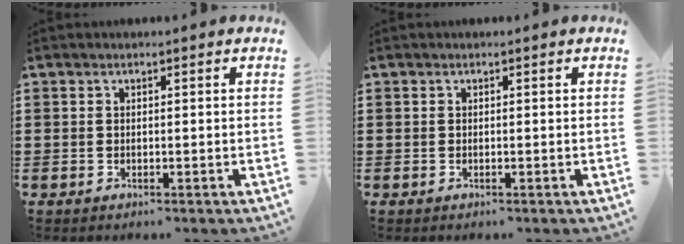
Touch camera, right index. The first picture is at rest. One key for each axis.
{"total": 0.0}